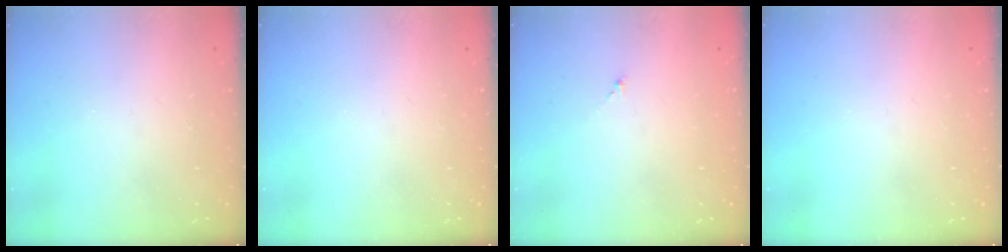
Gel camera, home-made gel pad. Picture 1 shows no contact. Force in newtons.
{"total": 0.0}
{"total": 0.0}
{"total": 0.0}